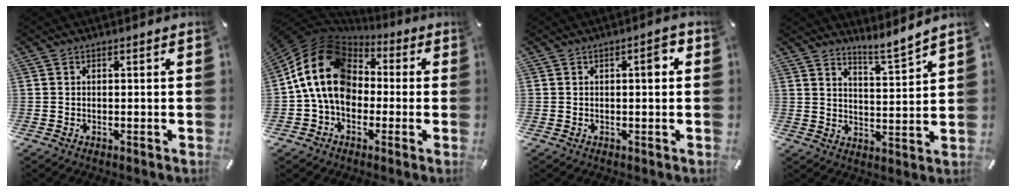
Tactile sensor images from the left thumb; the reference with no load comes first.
{"total": 17.5, "force": [0.0, 14.0, 10.4], "torque": [-0.214, 0.012, 0.000]}
{"total": 3.5, "force": [0.9, 1.3, 3.2], "torque": [-0.040, 0.000, 0.006]}
{"total": 6.1, "force": [5.9, 0.5, 1.7], "torque": [-0.030, -0.050, 0.101]}